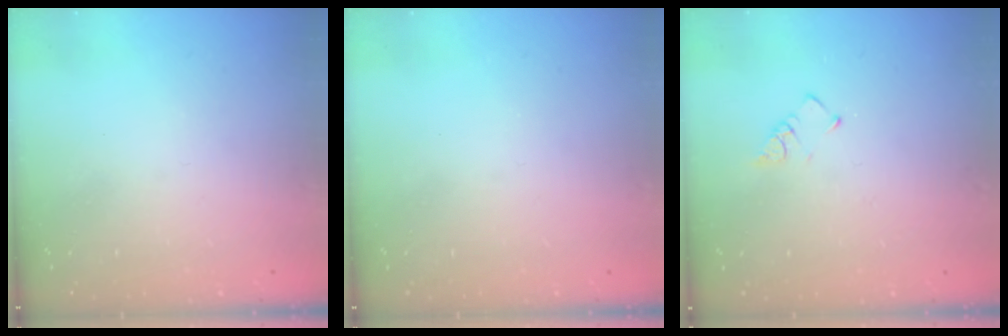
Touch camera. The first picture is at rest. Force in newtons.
{"total": 0.0}
{"total": 1.5, "press": 1.5, "slide": 0.3}